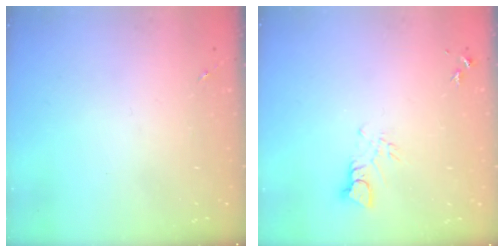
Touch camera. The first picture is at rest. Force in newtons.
{"total": 3.4, "press": 3.4, "slide": 0.2}